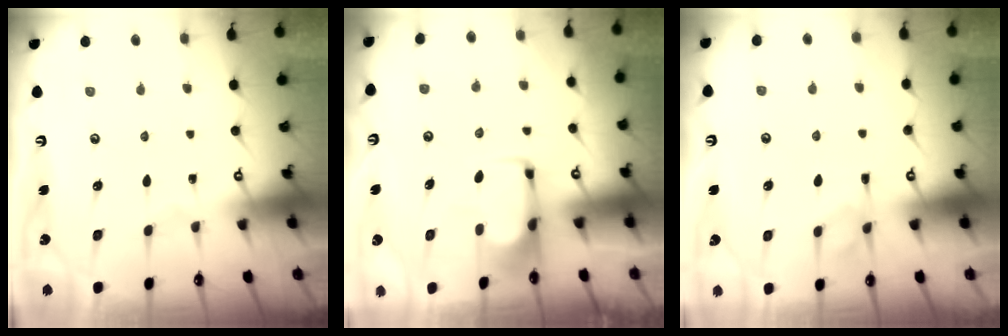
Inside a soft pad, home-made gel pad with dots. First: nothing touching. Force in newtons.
{"total": 1.8, "press": 1.7, "slide": 0.5}
{"total": 1.3, "press": 0.6, "slide": 1.1}